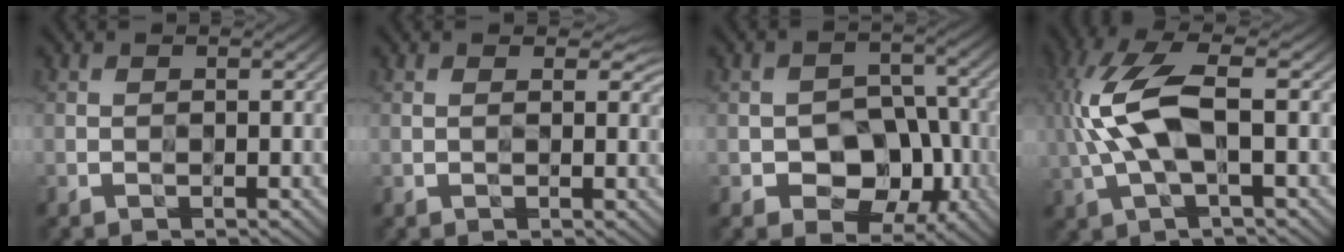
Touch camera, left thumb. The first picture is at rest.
{"total": 1.5, "force": [0.7, 0.9, 1.0], "torque": [-0.016, -0.004, 0.013]}
{"total": 7.7, "force": [-2.8, 5.8, 4.1], "torque": [-0.051, -0.005, -0.048]}
{"total": 9.8, "force": [0.9, 3.7, 9.0], "torque": [-0.213, 0.013, 0.013]}